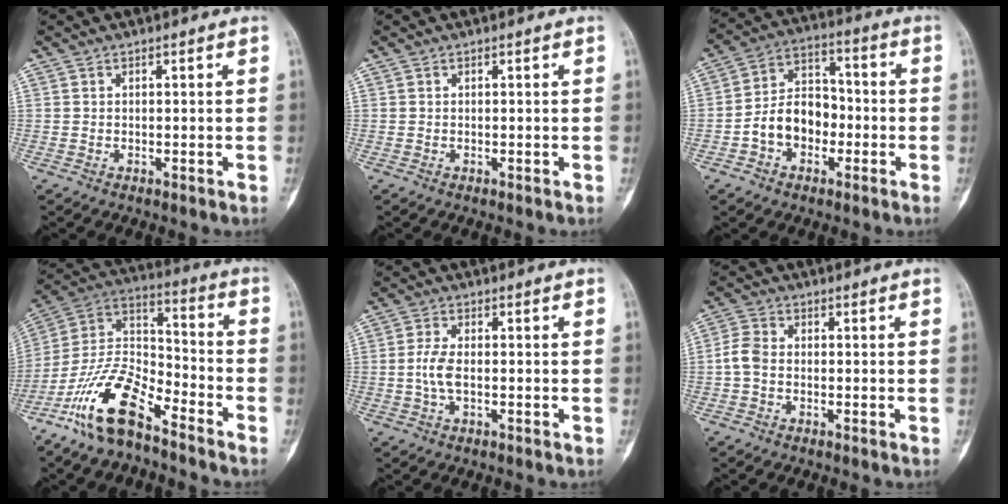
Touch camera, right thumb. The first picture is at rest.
{"total": 0.0}
{"total": 10.7, "force": [-2.9, 7.9, 6.6], "torque": [-0.090, 0.046, -0.061]}
{"total": 15.9, "force": [-10.6, 6.0, 10.2], "torque": [-0.186, 0.077, -0.207]}
{"total": 4.0, "force": [-0.6, 1.8, 3.5], "torque": [-0.086, 0.008, -0.013]}
{"total": 3.8, "force": [-0.8, 2.7, 2.6], "torque": [-0.057, 0.009, -0.024]}